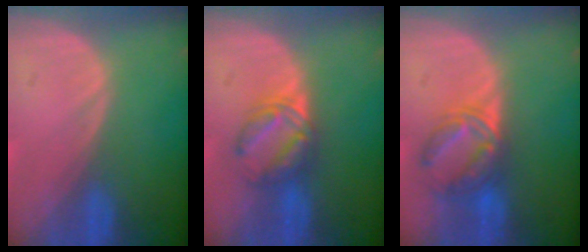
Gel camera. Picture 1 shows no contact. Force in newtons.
{"total": 5.8, "press": 5.4, "slide": 2.2}
{"total": 6.5, "press": 6.2, "slide": 1.9}